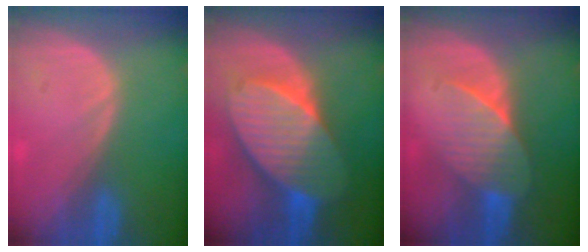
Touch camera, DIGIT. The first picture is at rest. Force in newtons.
{"total": 10.5, "press": 10.5, "slide": 0.6}
{"total": 7.1, "press": 6.7, "slide": 2.2}